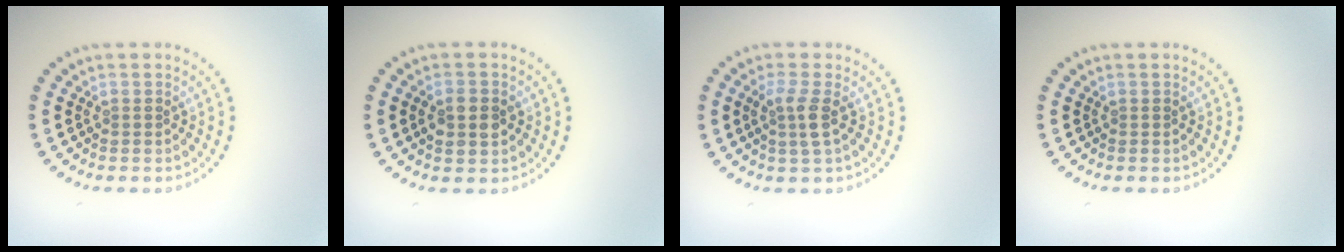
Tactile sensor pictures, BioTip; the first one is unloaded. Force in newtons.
{"total": 2.9, "press": 2.9, "slide": 0.1}
{"total": 2.0, "press": 1.6, "slide": 1.2}
{"total": 0.0}